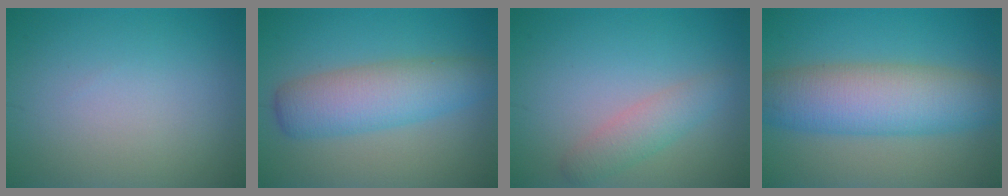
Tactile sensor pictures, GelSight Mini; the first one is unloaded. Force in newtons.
{"total": 5.8, "press": 5.8, "slide": 0.2}
{"total": 2.5, "press": 2.5, "slide": 0.2}
{"total": 8.4, "press": 8.3, "slide": 0.2}